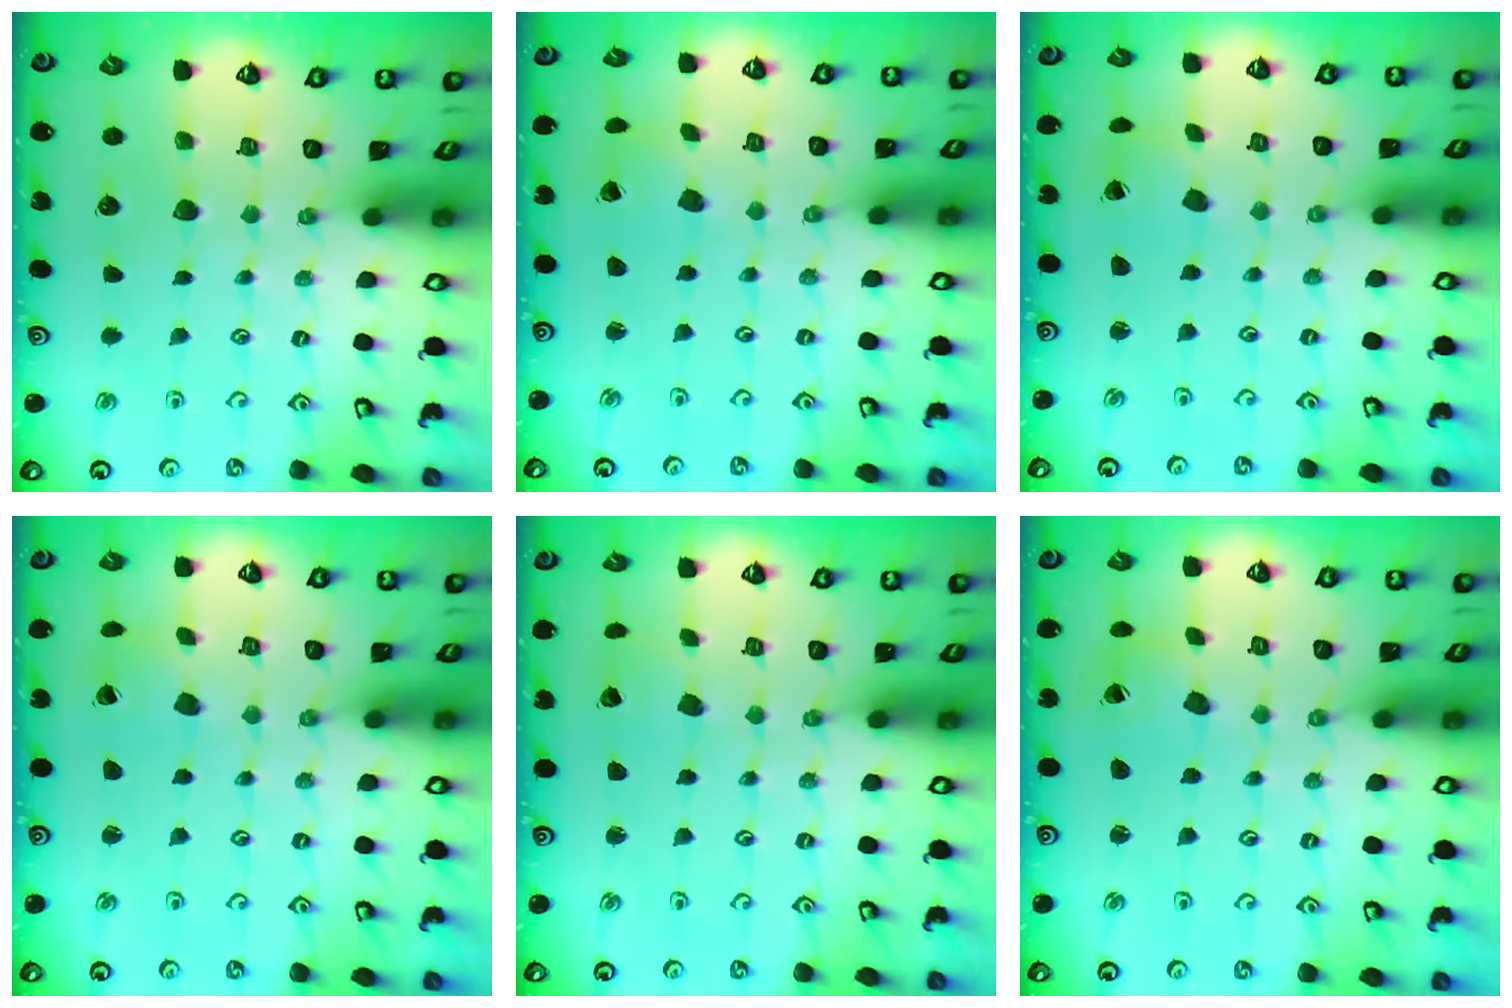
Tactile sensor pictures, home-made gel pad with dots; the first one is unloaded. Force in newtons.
{"total": 2.4, "press": 2.4, "slide": 0.3}
{"total": 1.6, "press": 1.5, "slide": 0.1}
{"total": 2.1, "press": 2.1, "slide": 0.3}
{"total": 1.2, "press": 1.2, "slide": 0.0}
{"total": 2.5, "press": 2.5, "slide": 0.3}